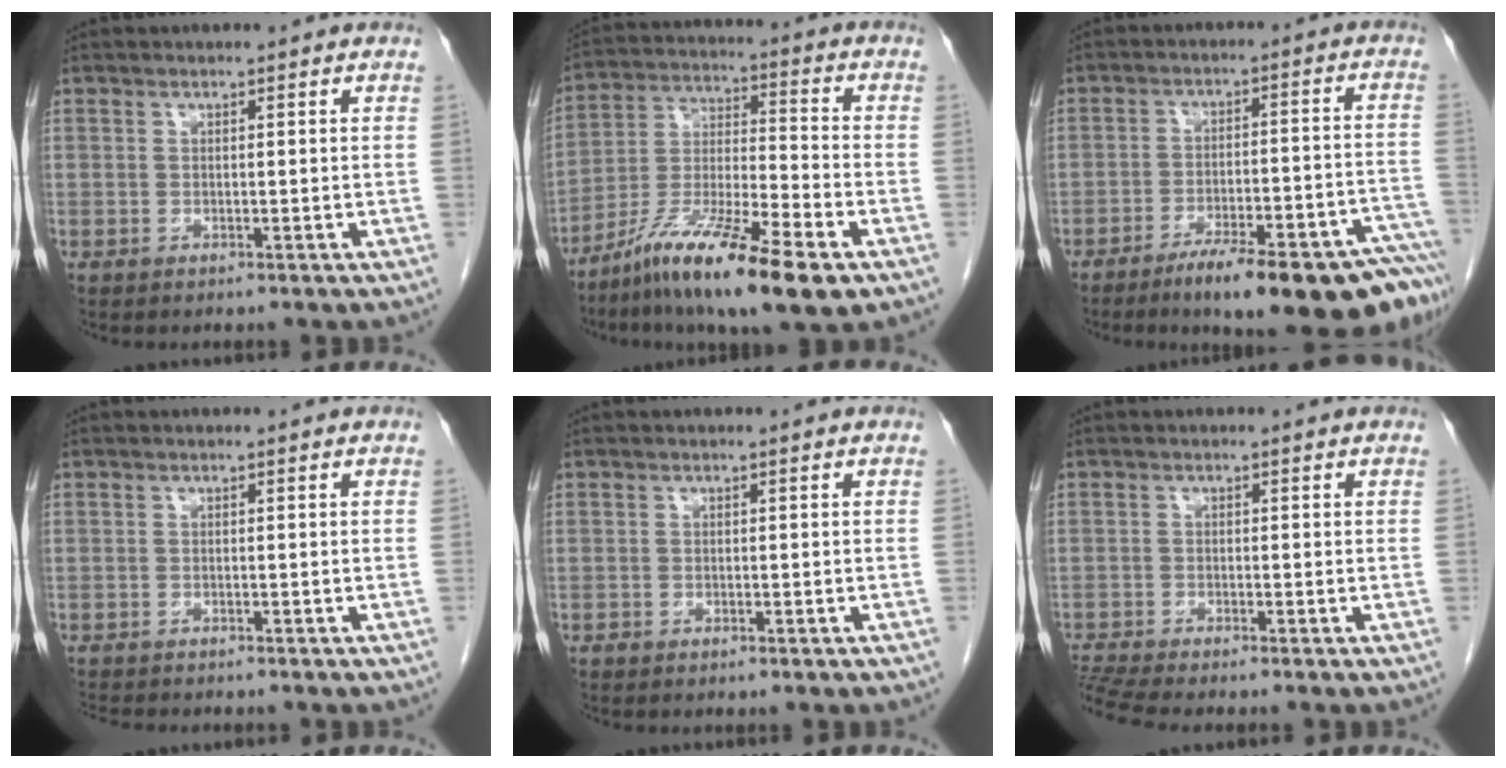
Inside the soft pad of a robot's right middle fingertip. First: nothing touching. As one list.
[{"total": 17.2, "force": [-10.6, 1.8, 13.4], "torque": [-0.254, -0.033, -0.187]}, {"total": 20.4, "force": [-14.8, 2.4, 13.9], "torque": [-0.119, 0.015, -0.207]}, {"total": 3.7, "force": [-3.4, 0.5, 1.4], "torque": [-0.023, -0.011, -0.052]}, {"total": 0.6, "force": [-0.4, 0.3, 0.3], "torque": [-0.010, -0.001, -0.006]}, {"total": 4.5, "force": [-4.1, -1.1, 1.3], "torque": [-0.038, -0.016, -0.079]}]